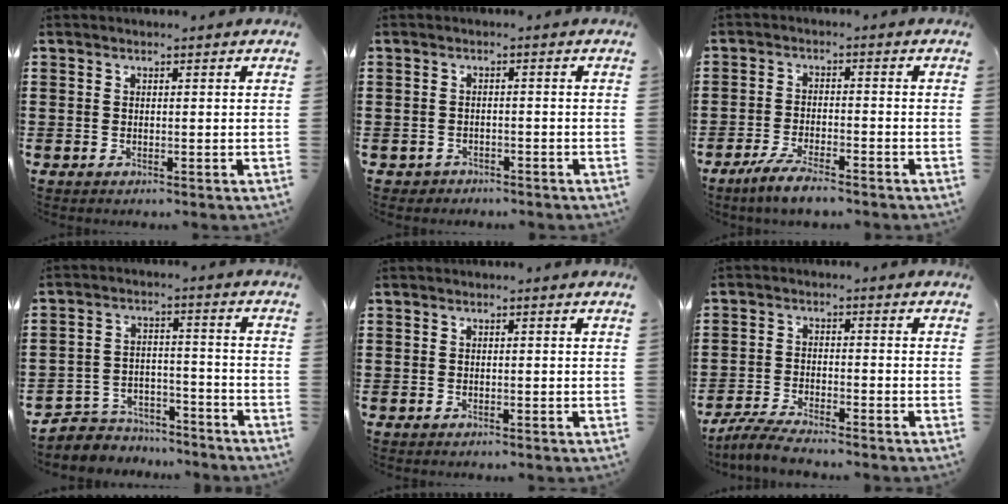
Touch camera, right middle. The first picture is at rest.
{"total": 1.4, "force": [-1.2, 0.6, -0.1], "torque": [-0.004, 0.002, -0.030]}
{"total": 4.3, "force": [-3.7, 0.4, 2.2], "torque": [-0.050, -0.005, -0.073]}
{"total": 4.7, "force": [-4.5, 1.4, -0.1], "torque": [-0.005, 0.011, -0.096]}
{"total": 0.0}
{"total": 3.8, "force": [-3.6, 0.1, 1.3], "torque": [-0.037, -0.004, -0.076]}